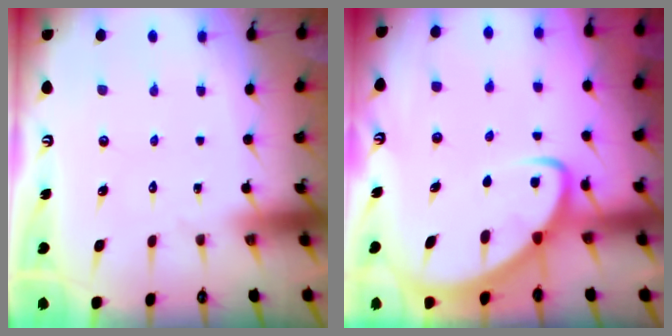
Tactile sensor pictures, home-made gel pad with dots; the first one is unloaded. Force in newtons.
{"total": 4.3, "press": 4.2, "slide": 0.5}